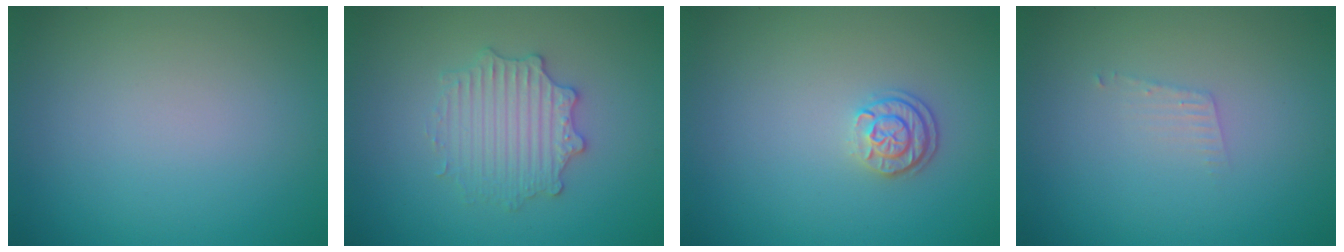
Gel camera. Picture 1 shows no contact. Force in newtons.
{"total": 3.0, "press": 2.9, "slide": 0.4}
{"total": 1.8, "press": 1.5, "slide": 0.9}
{"total": 0.9, "press": 0.9, "slide": 0.1}